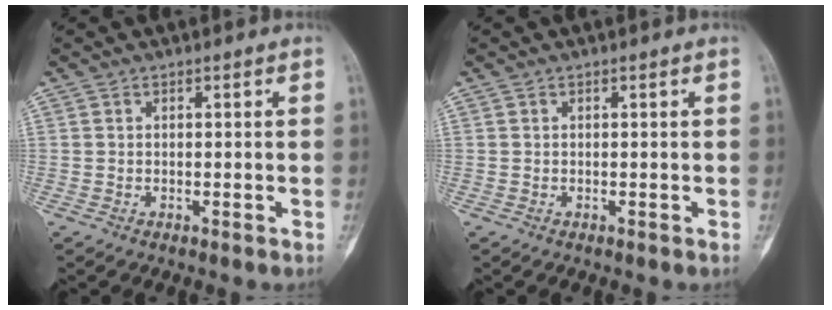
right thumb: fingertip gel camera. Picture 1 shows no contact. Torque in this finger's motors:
{"motor_torque": [-0.02, -0.02, 0.09, 0.09, 0.00]}